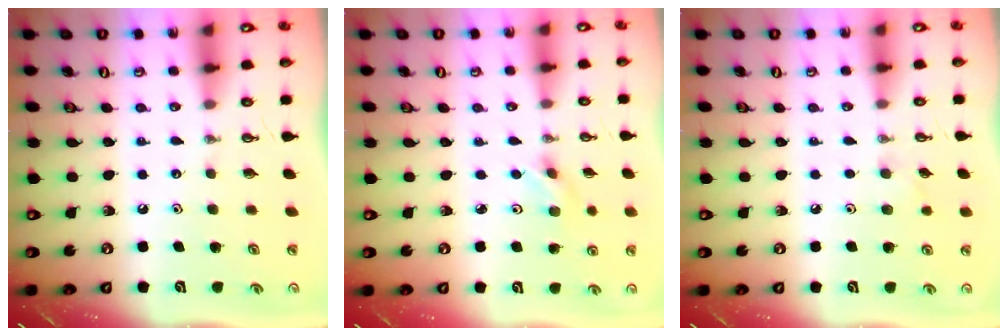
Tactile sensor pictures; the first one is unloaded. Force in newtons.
{"total": 2.5, "press": 2.5, "slide": 0.5}
{"total": 4.9, "press": 4.3, "slide": 2.2}